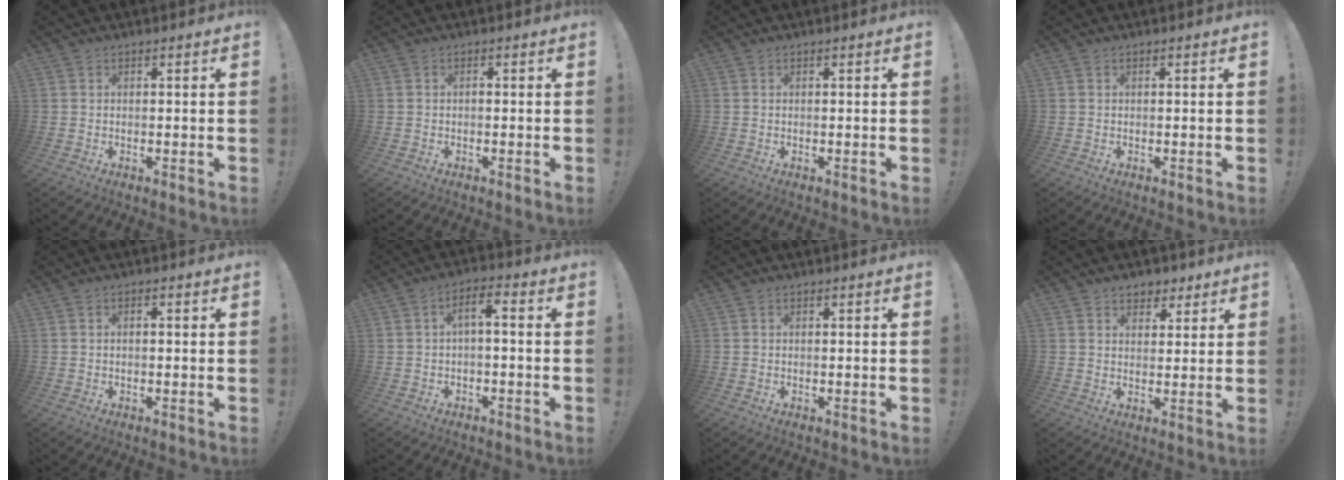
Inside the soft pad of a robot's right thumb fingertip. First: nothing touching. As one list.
[{"total": 0.5, "force": [-0.4, 0.1, 0.3], "torque": [-0.006, 0.001, -0.008]}, {"total": 0.0}, {"total": 0.0}, {"total": 1.0, "force": [-0.5, 0.4, 0.7], "torque": [-0.013, 0.004, -0.009]}, {"total": 4.7, "force": [-1.4, 1.6, 4.2], "torque": [-0.077, 0.010, -0.026]}, {"total": 0.0}, {"total": 5.2, "force": [3.3, 3.8, 1.3], "torque": [-0.002, -0.019, 0.060]}]